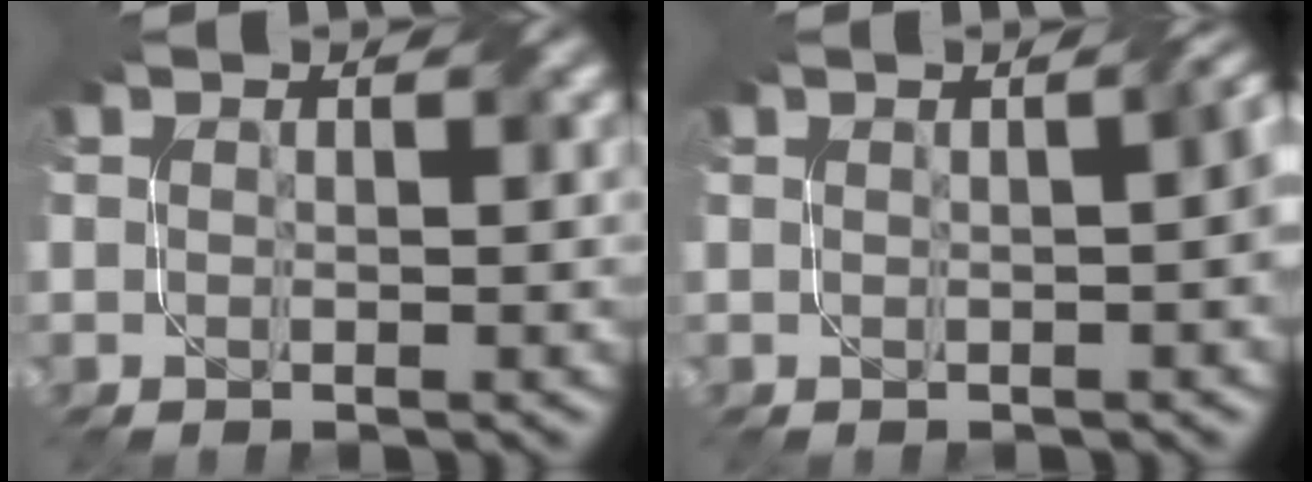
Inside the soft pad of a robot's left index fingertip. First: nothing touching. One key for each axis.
{"total": 3.5, "fx": 0.1, "fy": 1.2, "fz": 3.2, "tx": -0.018, "ty": 0.015, "tz": 0.005}